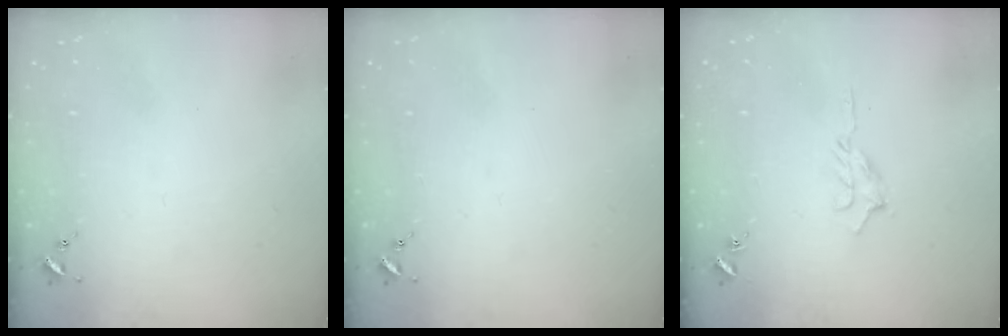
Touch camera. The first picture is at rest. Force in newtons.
{"total": 0.0}
{"total": 5.2, "press": 5.2, "slide": 0.6}